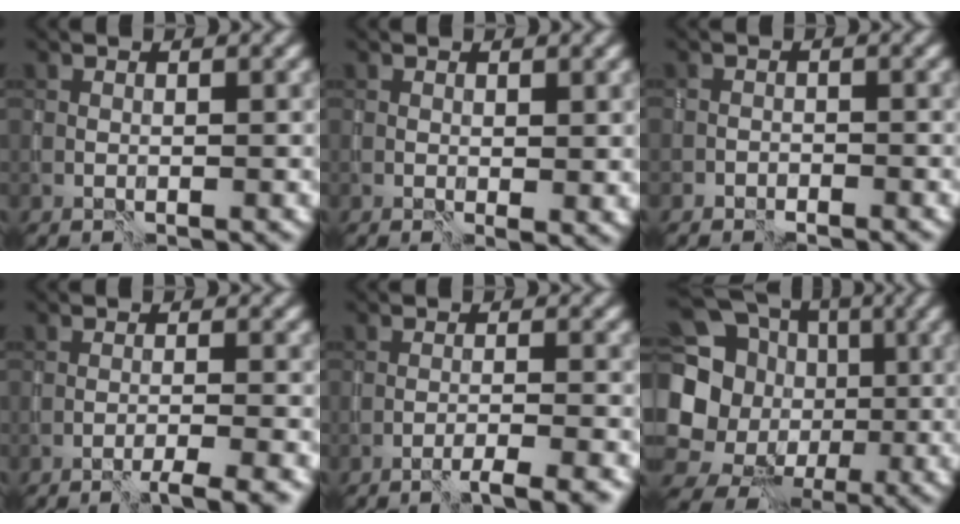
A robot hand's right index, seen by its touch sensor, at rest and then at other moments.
{"total": 1.2, "force": [0.5, 0.5, 1.0], "torque": [-0.015, -0.007, 0.010]}
{"total": 1.3, "force": [-1.2, 0.4, -0.3], "torque": [0.009, -0.003, -0.024]}
{"total": 2.8, "force": [-2.0, 0.1, 1.9], "torque": [-0.016, 0.001, -0.043]}
{"total": 3.0, "force": [-2.3, 0.2, 1.9], "torque": [-0.016, 0.005, -0.048]}
{"total": 18.4, "force": [0.7, 17.1, 6.6], "torque": [-0.173, 0.010, -0.018]}